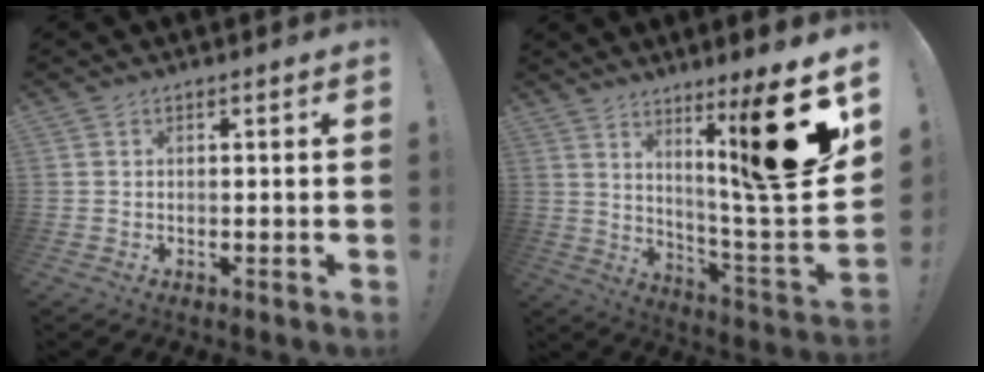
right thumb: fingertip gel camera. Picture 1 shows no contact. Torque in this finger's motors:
{"motor_torque": [0.37, 1.41, 0.85, 0.22, 0.55]}